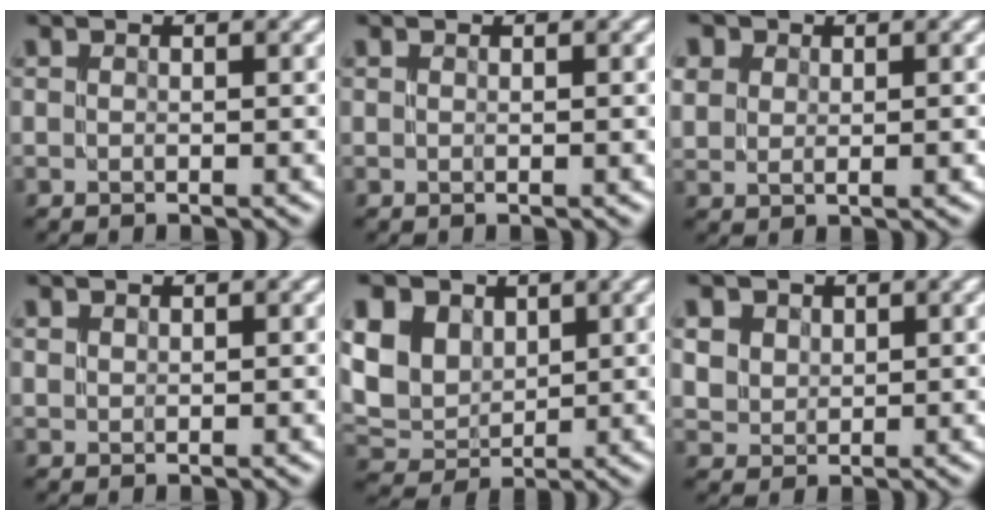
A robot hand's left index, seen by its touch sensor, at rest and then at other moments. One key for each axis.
{"total": 0.0}
{"total": 3.8, "fx": 1.8, "fy": 2.7, "fz": 2.0, "tx": -0.042, "ty": 0.018, "tz": 0.030}
{"total": 0.5, "fx": 0.5, "fy": 0.0, "fz": 0.0, "tx": -0.001, "ty": 0.001, "tz": 0.015}
{"total": 8.7, "fx": 3.2, "fy": 6.6, "fz": 4.7, "tx": -0.121, "ty": 0.023, "tz": 0.054}
{"total": 4.2, "fx": 2.3, "fy": 3.1, "fz": 1.8, "tx": -0.062, "ty": 0.012, "tz": 0.048}